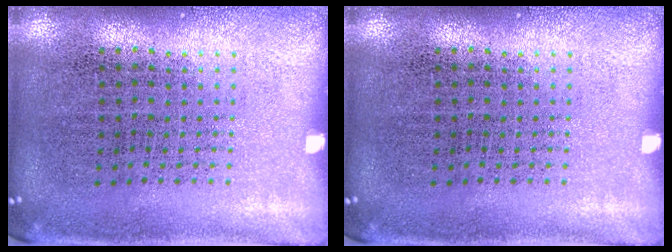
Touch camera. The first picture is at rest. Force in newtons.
{"total": 0.0}